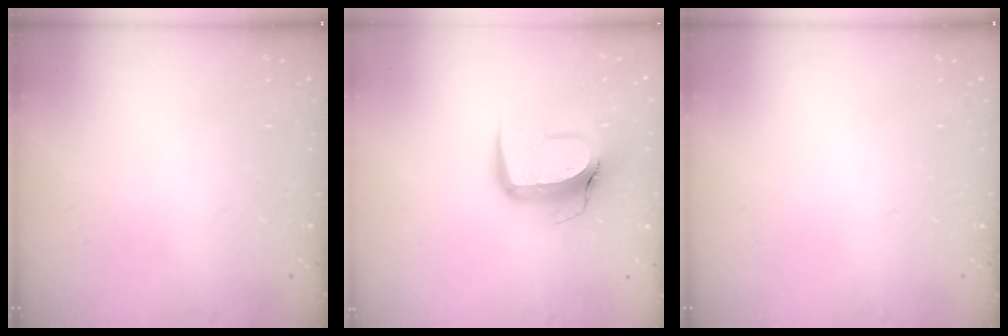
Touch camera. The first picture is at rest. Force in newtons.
{"total": 12.3, "press": 12.2, "slide": 1.3}
{"total": 0.0}